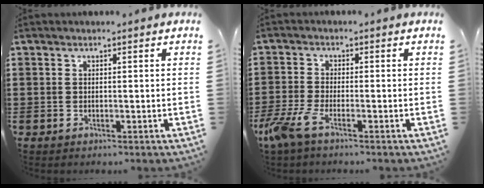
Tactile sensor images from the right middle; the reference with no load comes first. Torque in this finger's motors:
{"motor_torque": [1.10, -0.36, 0.40, 0.11]}